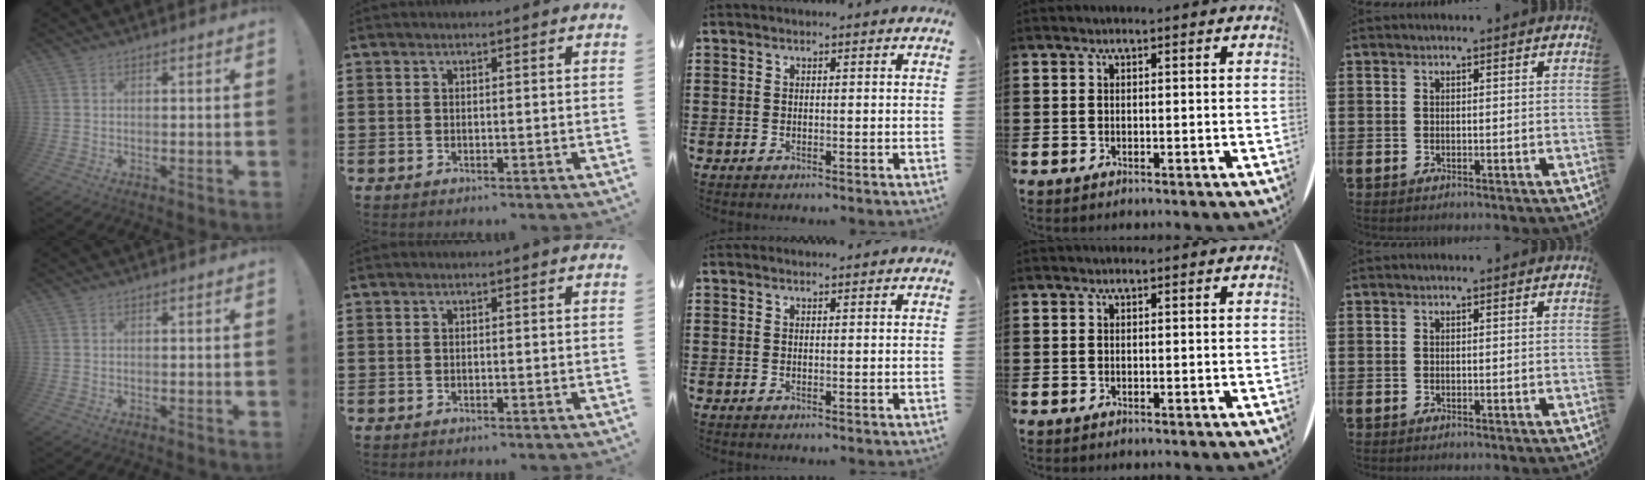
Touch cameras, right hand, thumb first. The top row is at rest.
{"middle": {"total": 0.9, "force": [0.9, 0.1, 0.0], "torque": [0.005, -0.004, 0.015]}}